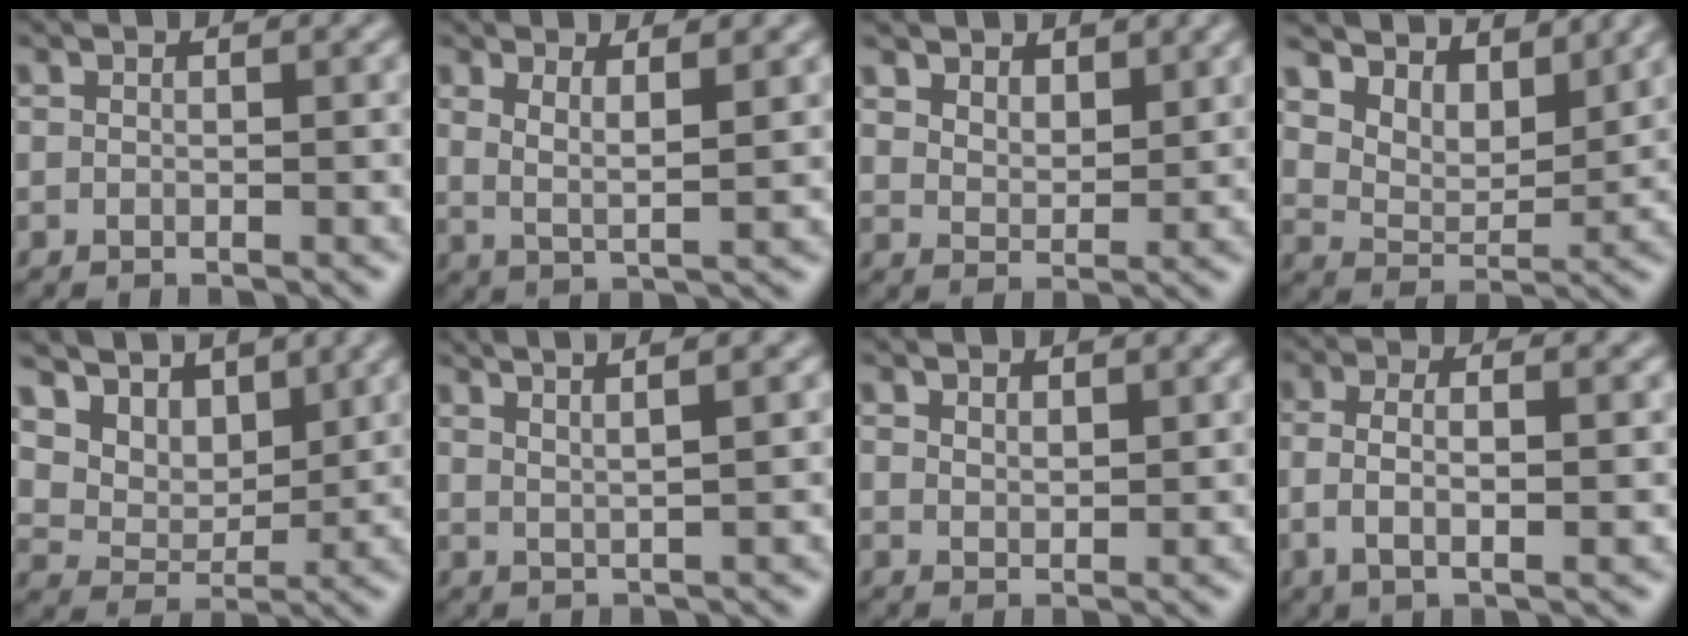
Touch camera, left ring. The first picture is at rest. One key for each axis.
{"total": 3.1, "fx": 1.9, "fy": 0.7, "fz": 2.3, "tx": -0.044, "ty": -0.009, "tz": 0.034}
{"total": 3.8, "fx": 3.1, "fy": 1.8, "fz": 1.3, "tx": -0.036, "ty": -0.007, "tz": 0.055}
{"total": 6.5, "fx": 5.7, "fy": 2.3, "fz": 2.0, "tx": -0.059, "ty": -0.006, "tz": 0.096}
{"total": 8.2, "fx": 5.4, "fy": 5.1, "fz": 3.4, "tx": -0.095, "ty": -0.009, "tz": 0.106}
{"total": 5.2, "fx": 3.6, "fy": 1.4, "fz": 3.4, "tx": -0.030, "ty": 0.027, "tz": 0.026}
{"total": 1.7, "fx": 1.4, "fy": 0.7, "fz": 0.6, "tx": -0.014, "ty": -0.001, "tz": 0.028}
{"total": 3.8, "fx": 0.1, "fy": 1.3, "fz": 3.6, "tx": -0.077, "ty": 0.002, "tz": -0.001}